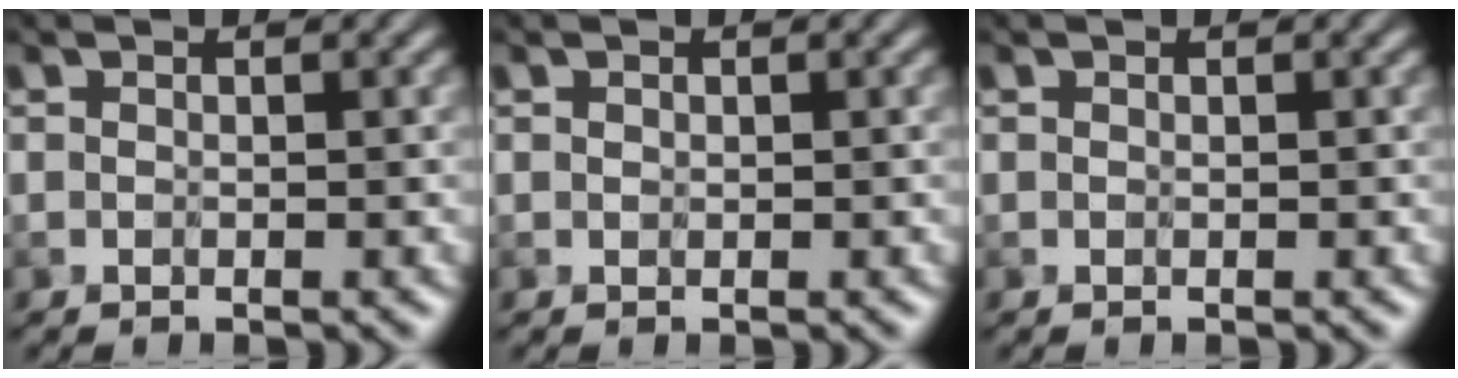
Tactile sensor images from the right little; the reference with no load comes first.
{"total": 0.5, "force": [0.4, 0.3, 0.1], "torque": [-0.002, 0.000, 0.009]}
{"total": 0.0}